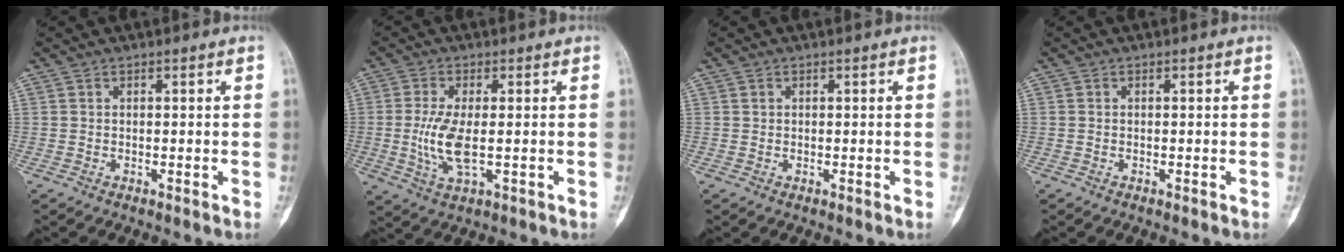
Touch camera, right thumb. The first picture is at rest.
{"total": 7.7, "force": [-0.7, 3.3, 6.9], "torque": [-0.148, -0.011, -0.010]}
{"total": 0.5, "force": [0.2, 0.4, 0.0], "torque": [0.011, 0.001, 0.003]}
{"total": 0.0}